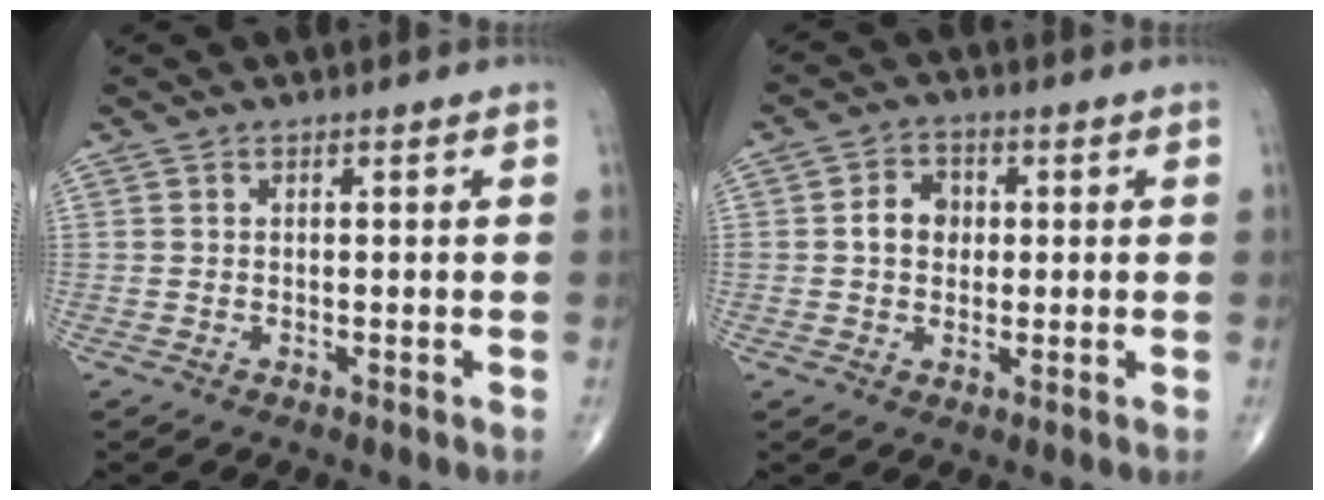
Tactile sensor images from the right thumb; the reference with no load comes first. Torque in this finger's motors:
{"motor_torque": [0.77, 0.97, 0.47, 0.07, 0.10]}